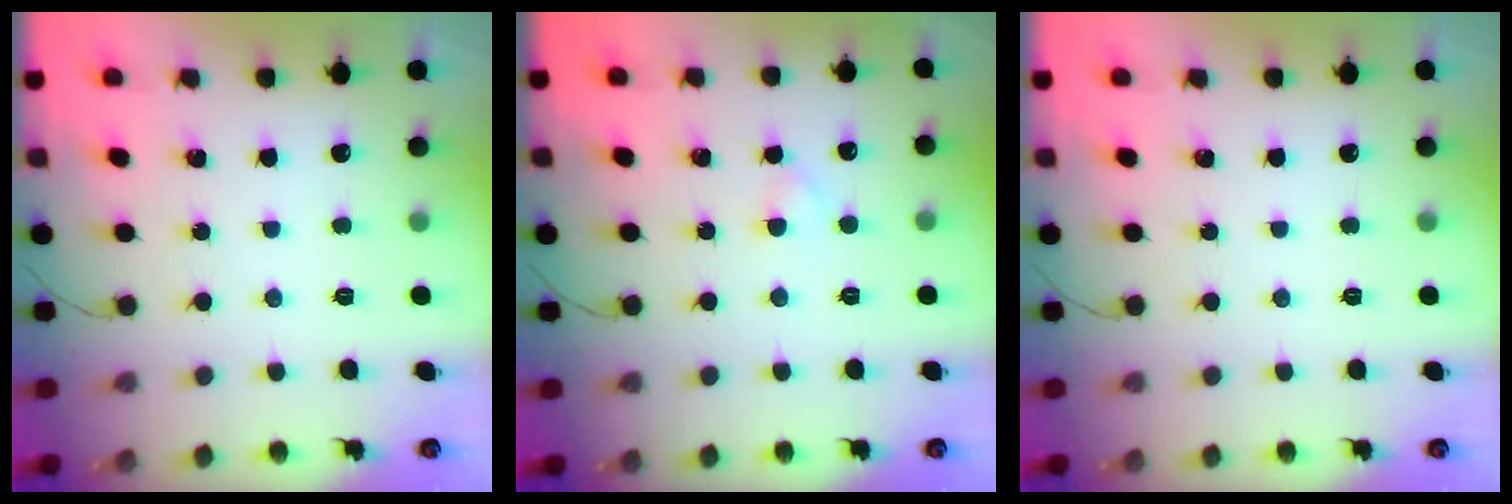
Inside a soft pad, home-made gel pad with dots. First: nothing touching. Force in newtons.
{"total": 1.9, "press": 1.6, "slide": 1.0}
{"total": 0.0}